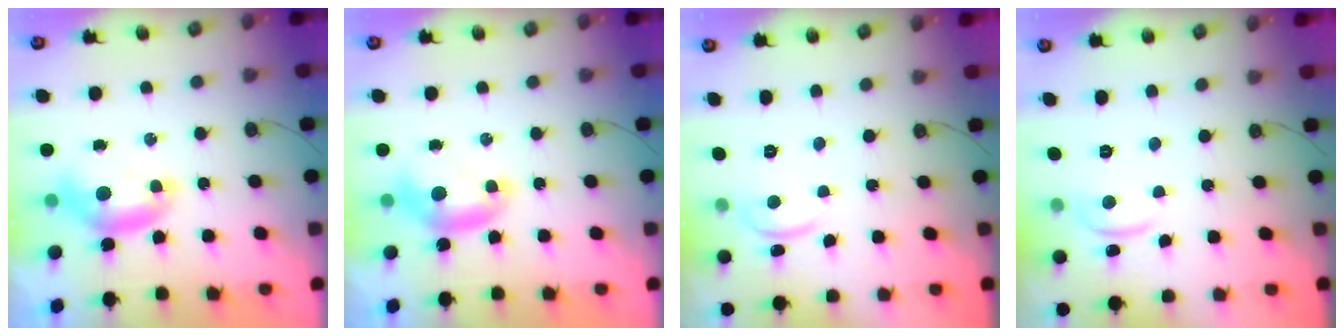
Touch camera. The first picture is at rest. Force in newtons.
{"total": 0.0}
{"total": 1.4, "press": 1.3, "slide": 0.5}
{"total": 1.0, "press": 0.9, "slide": 0.4}